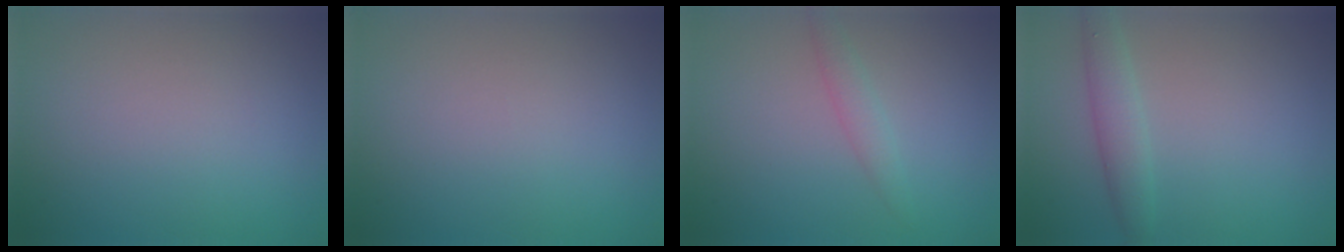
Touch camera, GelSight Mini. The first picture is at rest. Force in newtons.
{"total": 0.0}
{"total": 1.4, "press": 1.4, "slide": 0.1}
{"total": 2.4, "press": 2.4, "slide": 0.1}